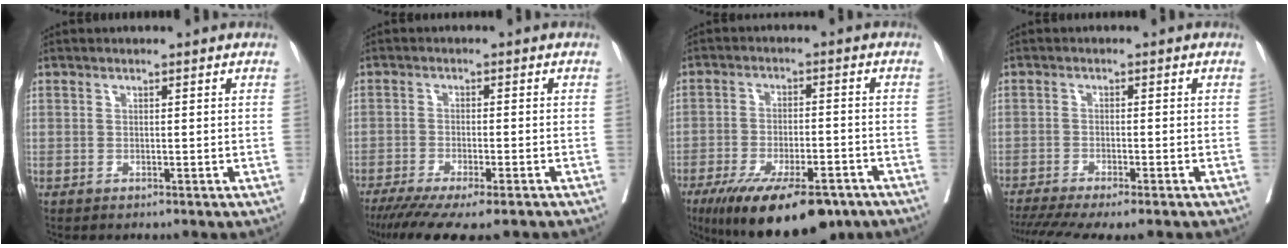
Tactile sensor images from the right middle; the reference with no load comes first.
{"total": 13.2, "force": [-10.6, 1.9, 7.6], "torque": [-0.127, -0.028, -0.162]}
{"total": 15.8, "force": [-11.1, 4.7, 10.2], "torque": [-0.159, -0.021, -0.172]}
{"total": 11.3, "force": [-9.3, 1.1, 6.4], "torque": [-0.101, -0.013, -0.143]}